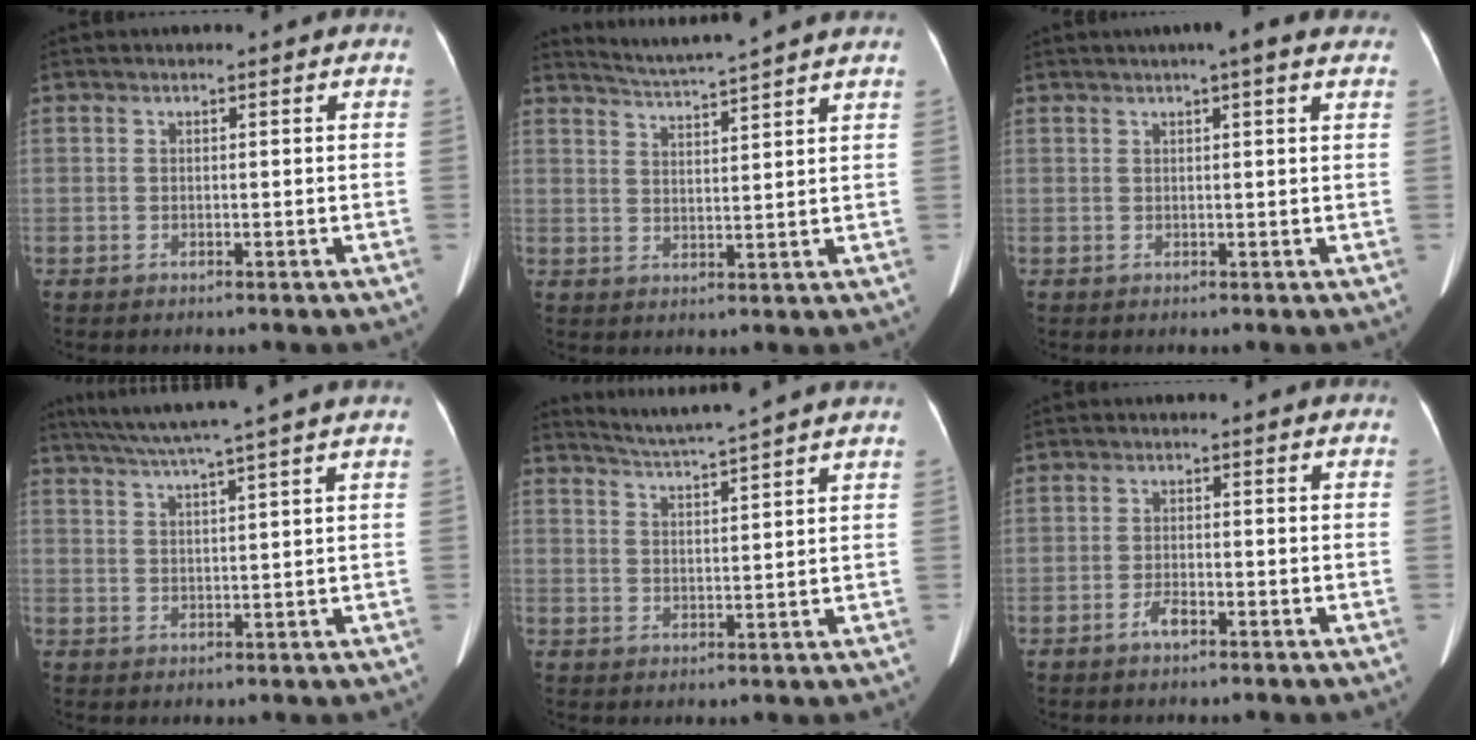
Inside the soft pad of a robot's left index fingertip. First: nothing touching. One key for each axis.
{"total": 9.4, "fx": 8.8, "fy": -1.6, "fz": 2.9, "tx": -0.058, "ty": 0.008, "tz": 0.125}
{"total": 5.0, "fx": 3.8, "fy": 0.4, "fz": 3.3, "tx": -0.044, "ty": 0.022, "tz": 0.043}
{"total": 11.1, "fx": 9.3, "fy": -2.1, "fz": 5.6, "tx": -0.098, "ty": 0.014, "tz": 0.134}
{"total": 9.4, "fx": 8.7, "fy": -1.7, "fz": 3.2, "tx": -0.062, "ty": 0.007, "tz": 0.124}
{"total": 2.1, "fx": -1.4, "fy": 0.6, "fz": 1.5, "tx": -0.032, "ty": -0.001, "tz": -0.025}